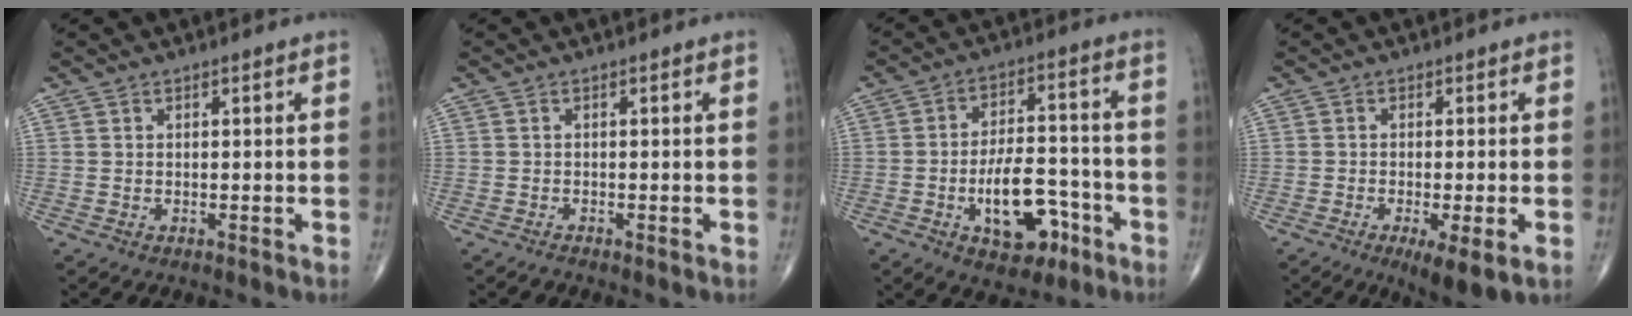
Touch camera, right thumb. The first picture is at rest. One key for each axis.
{"total": 0.5, "fx": -0.5, "fy": 0.0, "fz": 0.2, "tx": -0.002, "ty": -0.001, "tz": -0.012}
{"total": 12.7, "fx": -5.1, "fy": 6.8, "fz": 9.4, "tx": -0.122, "ty": 0.038, "tz": -0.075}
{"total": 7.3, "fx": -3.0, "fy": 1.7, "fz": 6.5, "tx": -0.099, "ty": -0.014, "tz": -0.045}